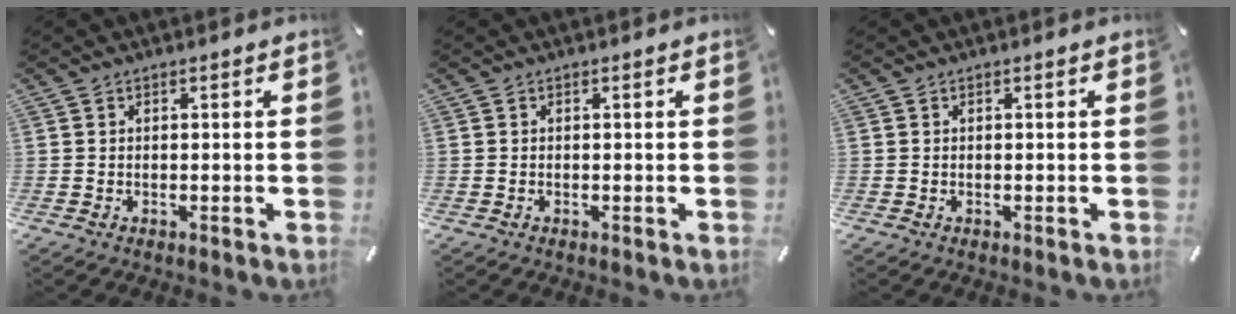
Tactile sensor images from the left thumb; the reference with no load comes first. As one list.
[{"total": 0.0}, {"total": 0.0}]